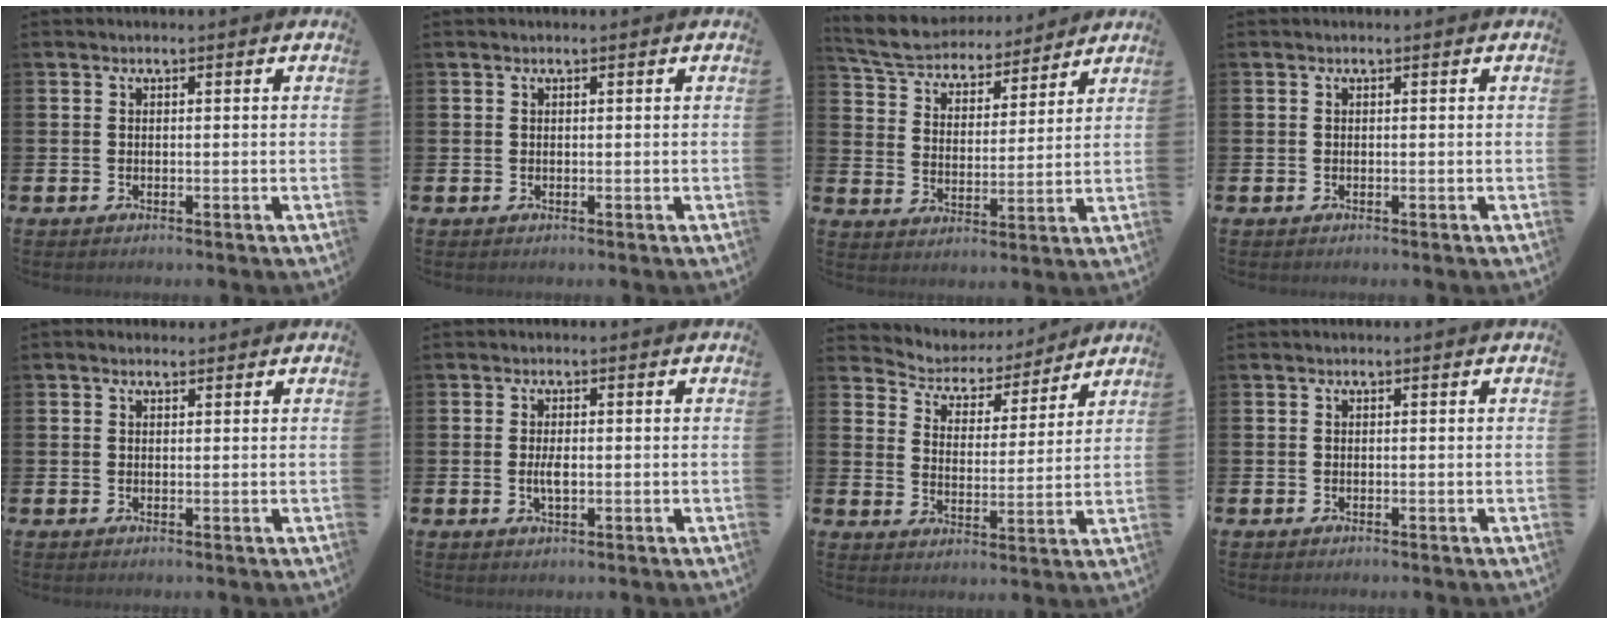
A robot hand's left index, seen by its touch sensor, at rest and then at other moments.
{"total": 0.0}
{"total": 5.9, "force": [5.6, 1.7, 0.2], "torque": [-0.037, -0.047, 0.096]}
{"total": 0.0}
{"total": 1.2, "force": [1.0, 0.5, 0.3], "torque": [0.005, 0.001, 0.016]}
{"total": 2.3, "force": [-0.2, 0.9, 2.1], "torque": [-0.033, -0.003, -0.006]}
{"total": 4.7, "force": [4.3, 1.8, 0.0], "torque": [-0.030, -0.042, 0.068]}
{"total": 0.0}